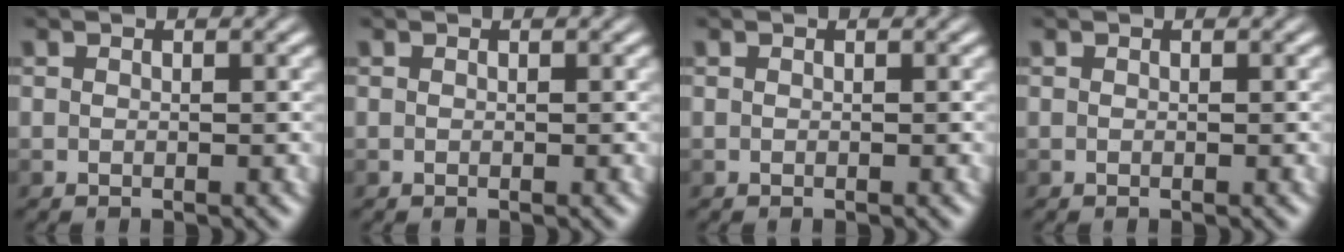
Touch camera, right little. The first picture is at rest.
{"total": 0.0}
{"total": 0.0}
{"total": 0.0}